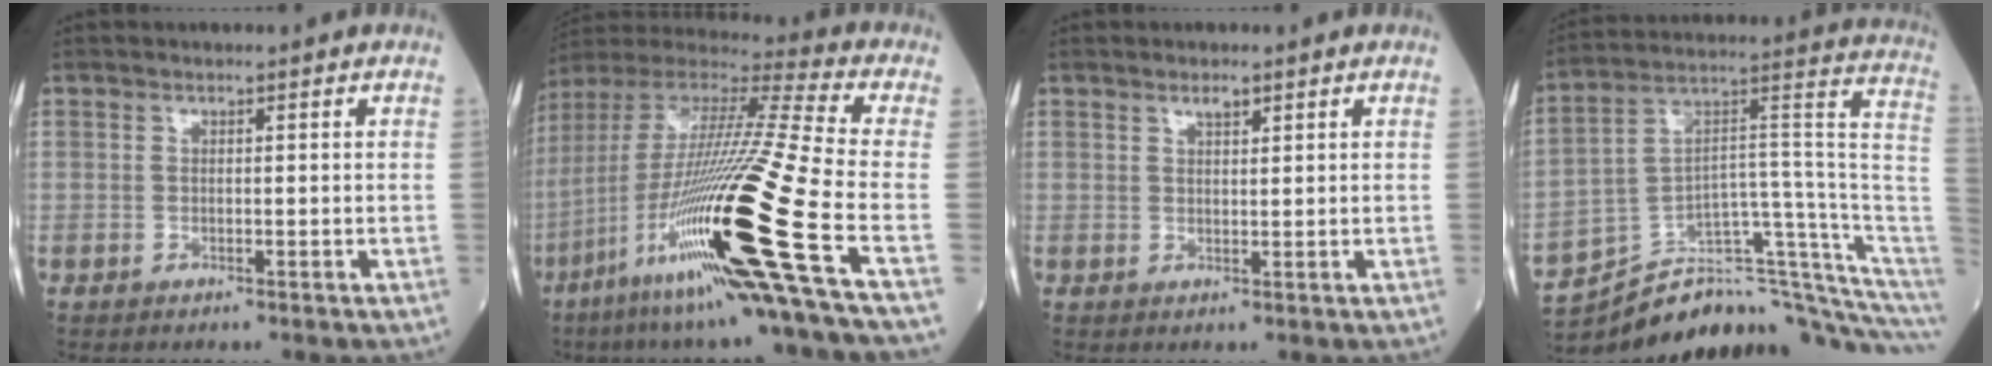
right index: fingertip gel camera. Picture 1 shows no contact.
{"total": 29.0, "force": [-10.7, -0.6, 26.9], "torque": [-0.500, -0.050, -0.202]}
{"total": 1.6, "force": [1.1, 0.4, 1.1], "torque": [-0.020, -0.001, 0.020]}
{"total": 22.7, "force": [-19.9, 1.8, 10.6], "torque": [-0.081, 0.073, -0.293]}